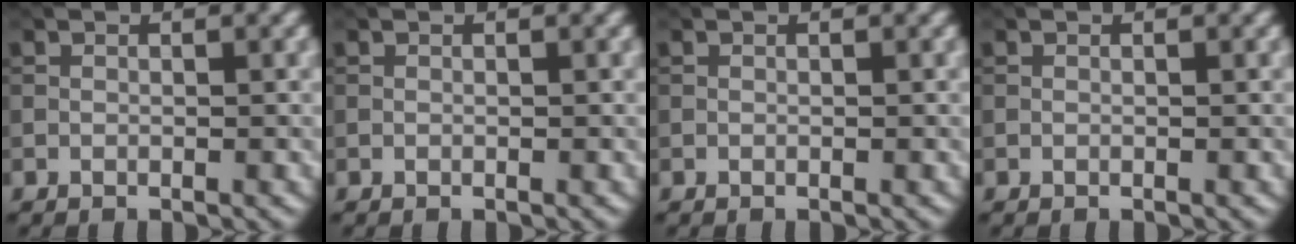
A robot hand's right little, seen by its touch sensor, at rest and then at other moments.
{"total": 0.0}
{"total": 0.0}
{"total": 0.0}